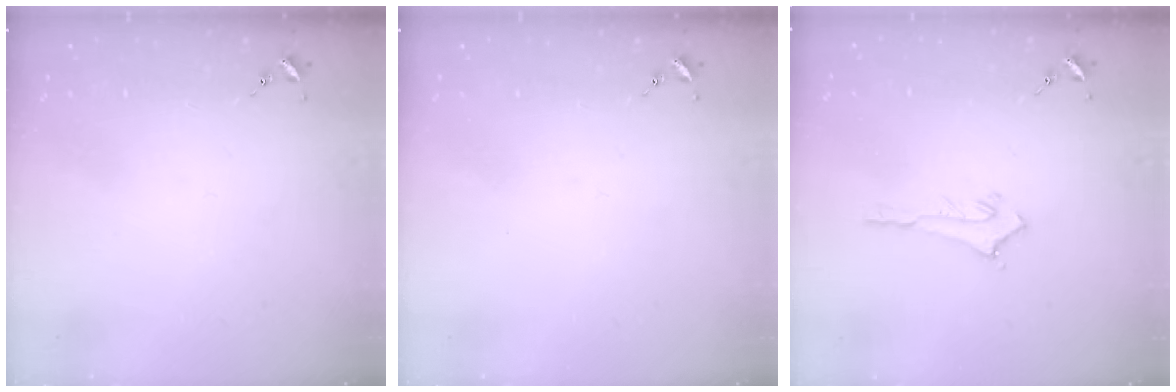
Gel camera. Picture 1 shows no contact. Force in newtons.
{"total": 0.0}
{"total": 2.8, "press": 2.8, "slide": 0.3}